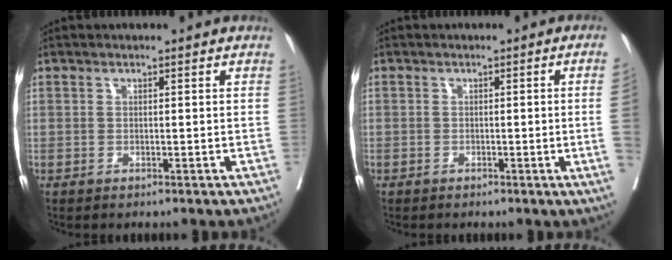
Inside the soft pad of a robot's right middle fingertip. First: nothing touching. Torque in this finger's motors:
{"motor_torque": [0.29, -0.36, -1.04, -0.21]}